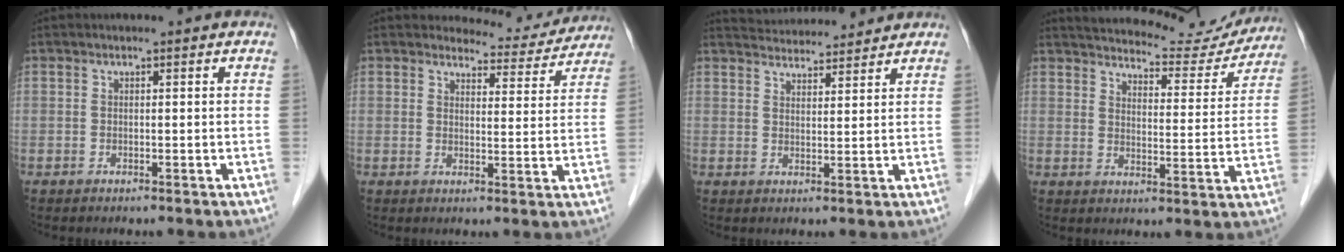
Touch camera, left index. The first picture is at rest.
{"total": 7.9, "force": [7.6, 2.0, 0.0], "torque": [0.008, -0.013, 0.085]}
{"total": 9.1, "force": [8.9, 1.1, 1.8], "torque": [-0.033, 0.021, 0.131]}
{"total": 18.3, "force": [17.2, 4.1, 4.4], "torque": [-0.048, -0.021, 0.211]}